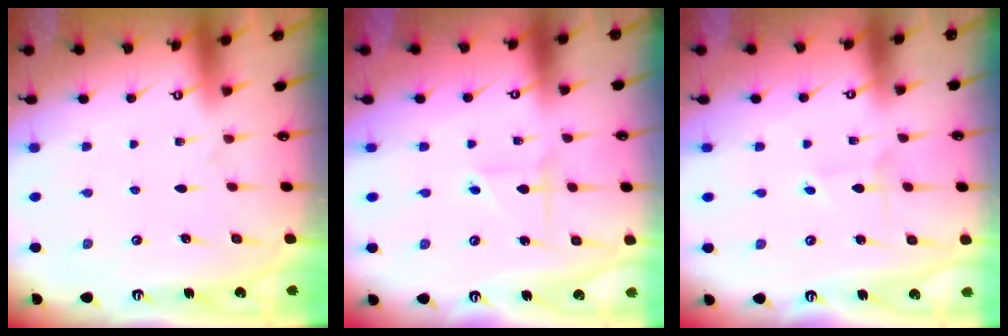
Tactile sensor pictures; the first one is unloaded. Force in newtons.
{"total": 2.5, "press": 2.5, "slide": 0.2}
{"total": 2.2, "press": 2.2, "slide": 0.1}